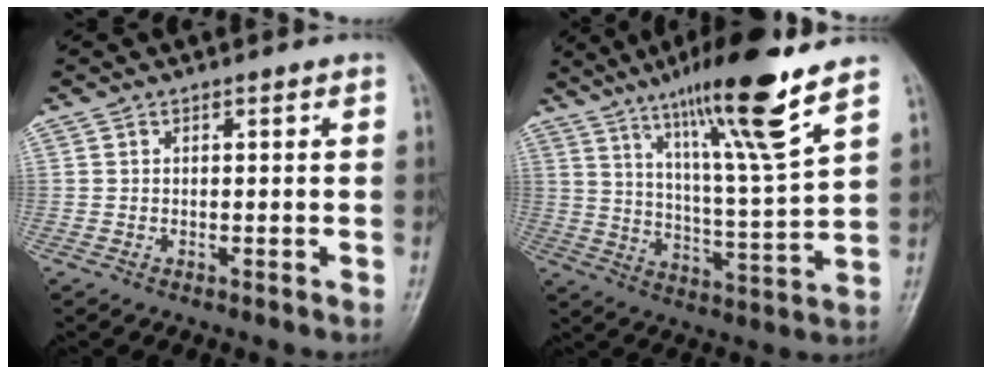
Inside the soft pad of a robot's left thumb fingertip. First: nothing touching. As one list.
[{"total": 17.1, "force": [11.1, 0.8, 13.0], "torque": [-0.212, -0.057, 0.187]}]